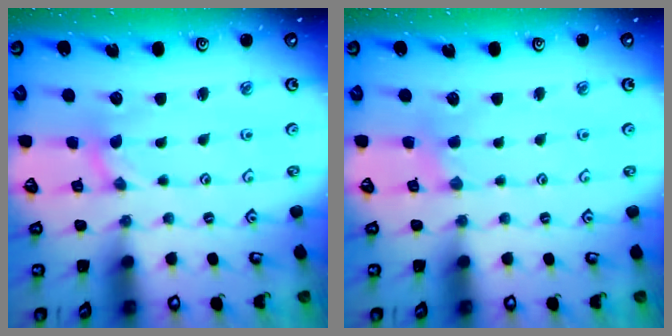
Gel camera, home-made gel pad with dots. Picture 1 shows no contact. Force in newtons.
{"total": 1.8, "press": 1.7, "slide": 0.4}